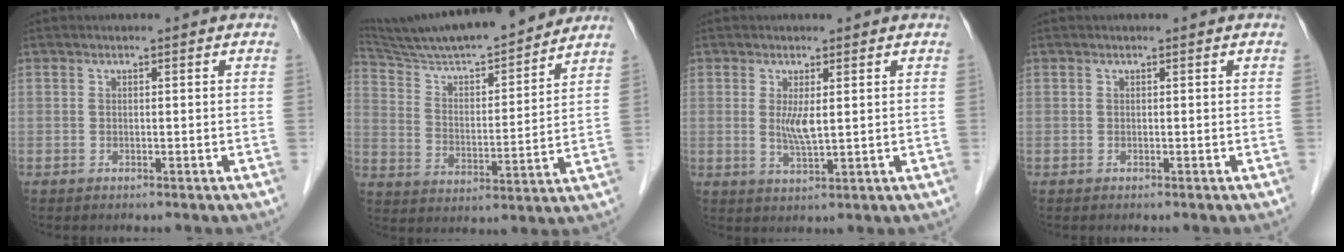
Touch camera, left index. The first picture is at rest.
{"total": 22.3, "force": [20.3, 1.6, 9.1], "torque": [-0.154, 0.001, 0.311]}
{"total": 3.3, "force": [0.6, 0.5, 3.2], "torque": [-0.068, -0.009, 0.015]}
{"total": 0.0}